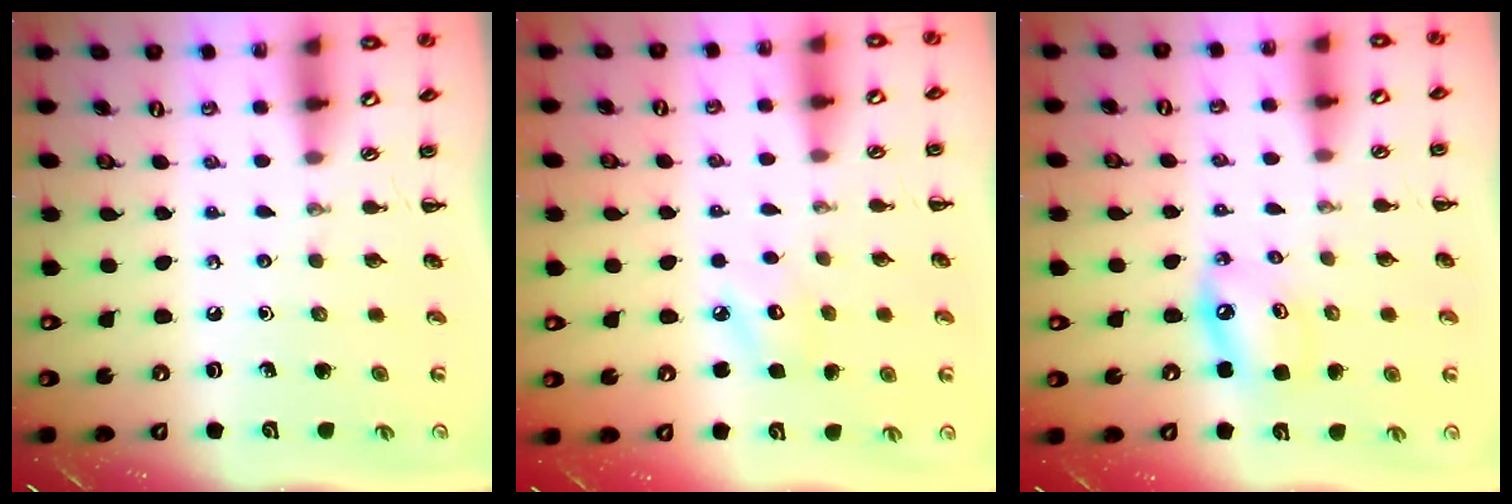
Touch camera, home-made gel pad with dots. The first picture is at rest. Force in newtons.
{"total": 4.1, "press": 4.0, "slide": 0.8}
{"total": 6.4, "press": 6.2, "slide": 1.3}